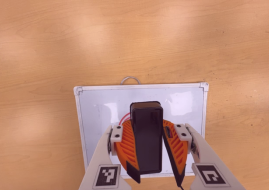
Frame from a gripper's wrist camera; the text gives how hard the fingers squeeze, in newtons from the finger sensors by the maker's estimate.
{"total": 9.9, "left": 10.5, "right": 9.4}